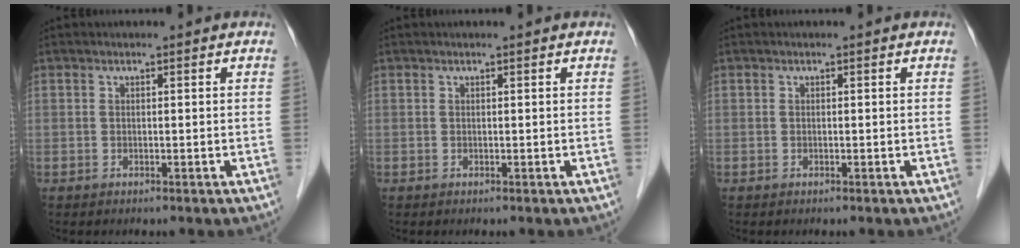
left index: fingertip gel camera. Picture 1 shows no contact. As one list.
[{"total": 0.0}, {"total": 0.0}]